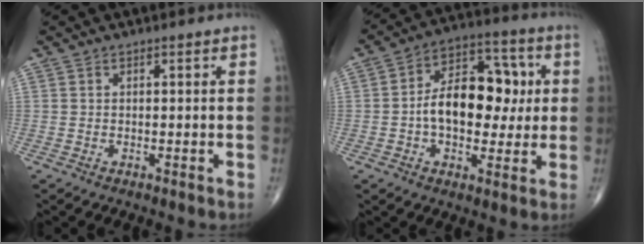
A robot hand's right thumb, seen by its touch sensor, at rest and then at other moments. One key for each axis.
{"total": 15.8, "fx": 0.3, "fy": 9.8, "fz": 12.3, "tx": -0.155, "ty": 0.033, "tz": -0.002}